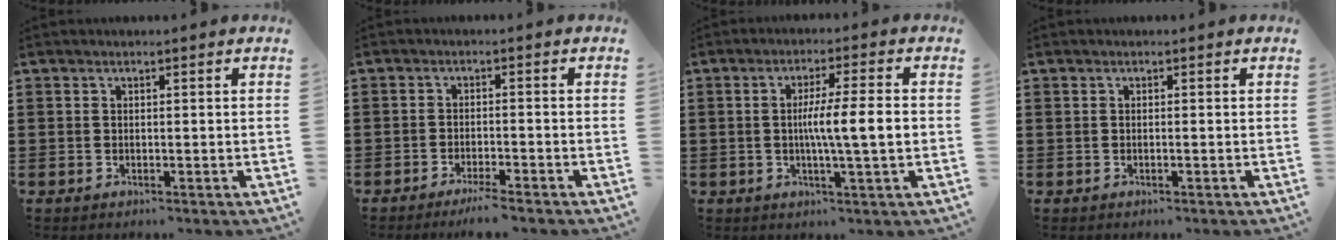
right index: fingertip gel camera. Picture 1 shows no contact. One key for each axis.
{"total": 2.9, "fx": -2.5, "fy": -0.4, "fz": 1.3, "tx": -0.022, "ty": -0.002, "tz": -0.047}
{"total": 7.1, "fx": -0.3, "fy": 0.2, "fz": 7.1, "tx": -0.125, "ty": -0.004, "tz": -0.012}
{"total": 0.5, "fx": -0.2, "fy": -0.2, "fz": 0.4, "tx": -0.007, "ty": -0.003, "tz": -0.004}